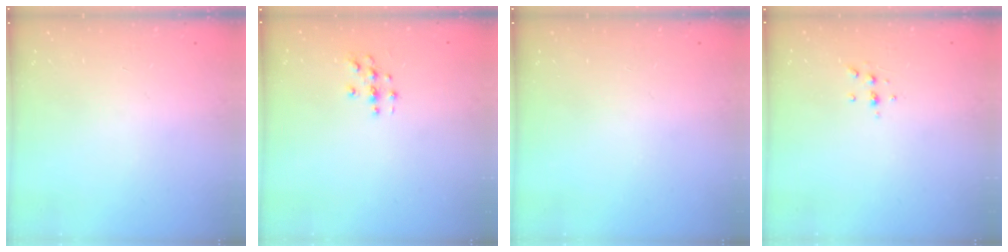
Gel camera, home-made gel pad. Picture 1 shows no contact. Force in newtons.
{"total": 2.8, "press": 2.8, "slide": 0.3}
{"total": 0.0}
{"total": 6.1, "press": 6.1, "slide": 0.7}